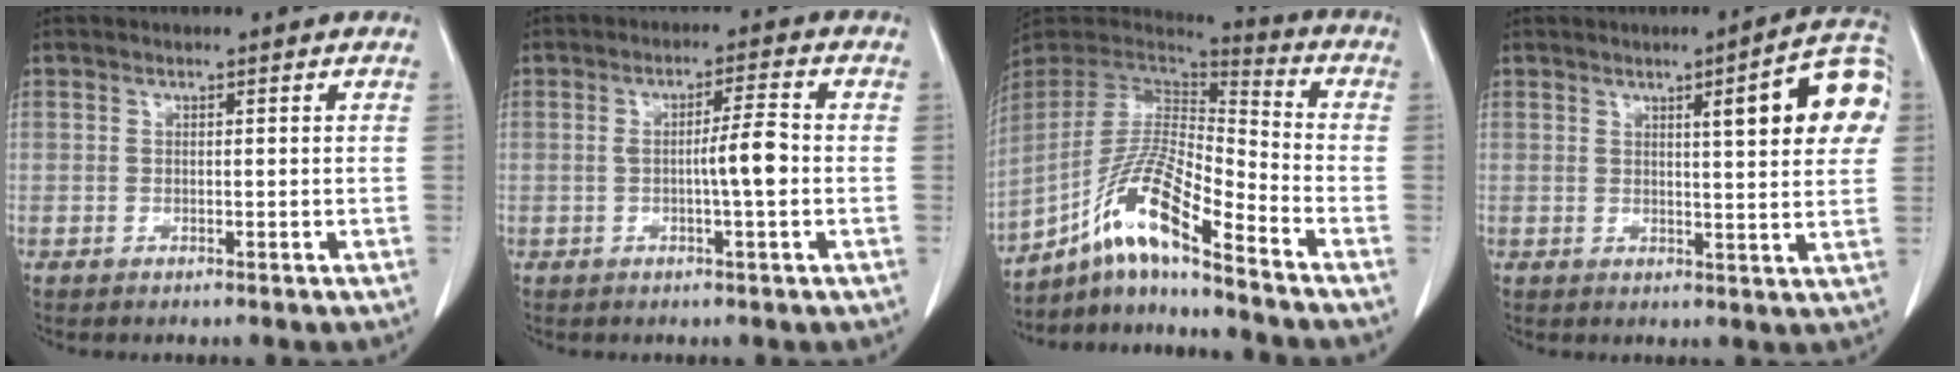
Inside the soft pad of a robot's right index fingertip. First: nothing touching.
{"total": 4.9, "force": [-0.7, 0.0, 4.9], "torque": [-0.076, 0.005, -0.013]}
{"total": 15.1, "force": [-9.6, 1.2, 11.6], "torque": [-0.230, 0.003, -0.174]}
{"total": 10.9, "force": [3.1, 1.2, 10.4], "torque": [-0.125, 0.016, 0.030]}